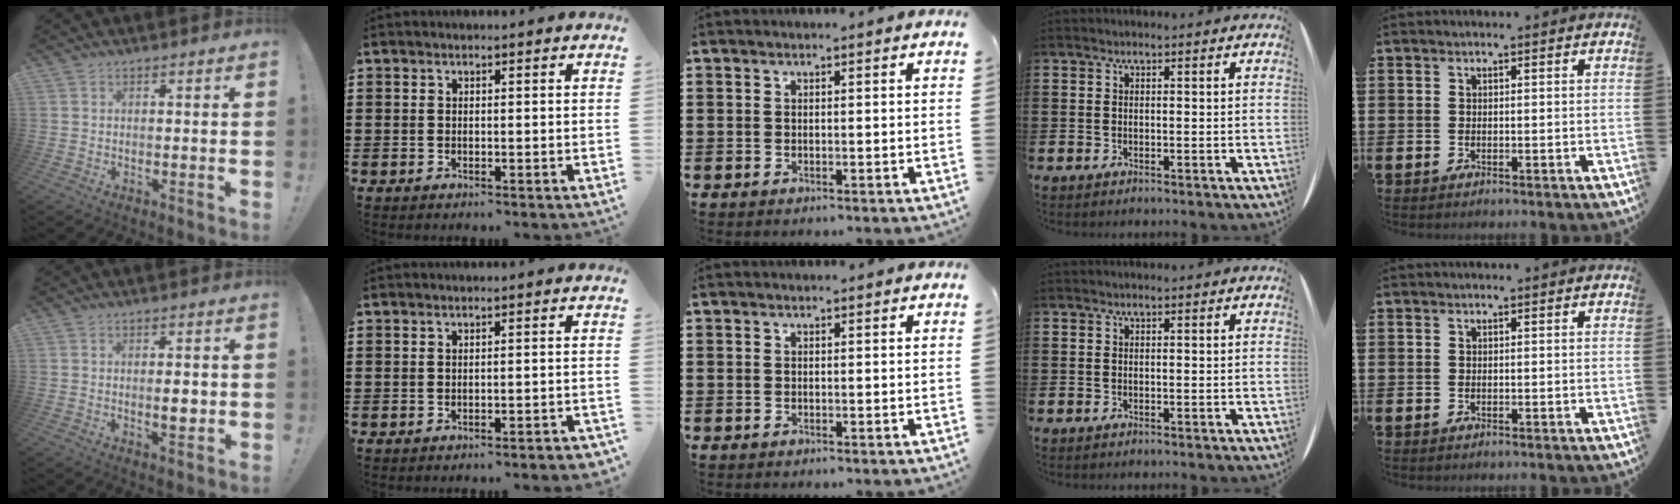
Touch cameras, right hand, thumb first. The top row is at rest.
{"thumb": {"total": 4.0, "force": [-0.3, 1.2, 3.9], "torque": [-0.043, -0.007, -0.010]}, "index": {"total": 1.2, "force": [-1.1, -0.1, 0.5], "torque": [-0.011, -0.003, -0.022]}}